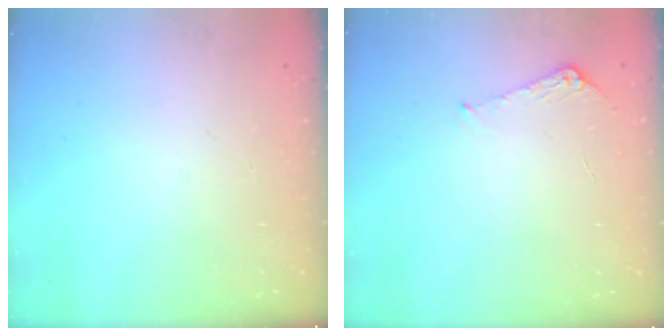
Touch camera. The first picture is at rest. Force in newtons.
{"total": 6.3, "press": 6.3, "slide": 0.7}